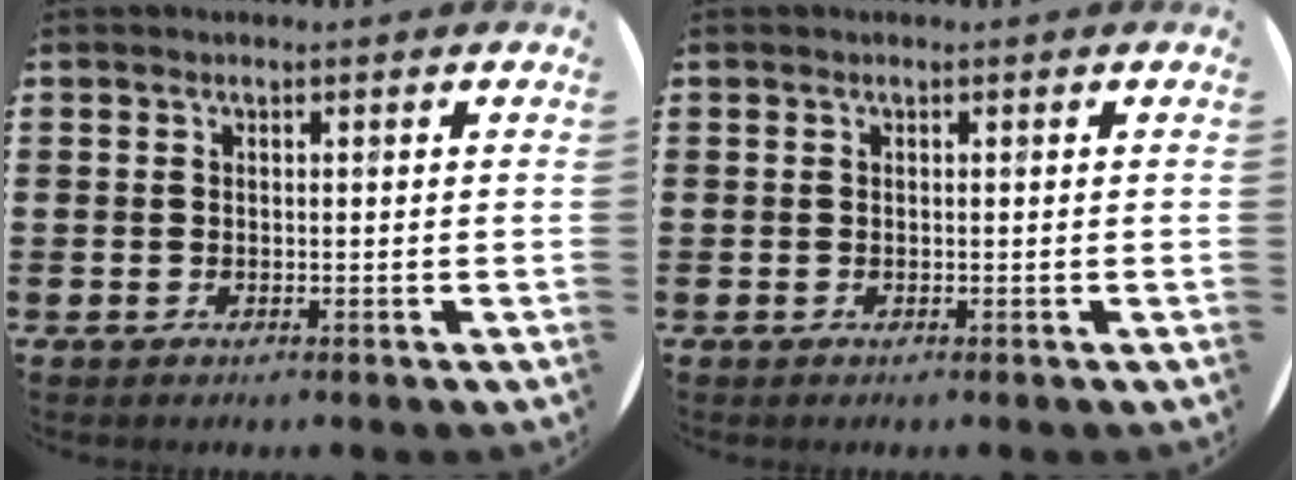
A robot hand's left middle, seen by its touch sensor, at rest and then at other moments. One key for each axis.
{"total": 0.0}